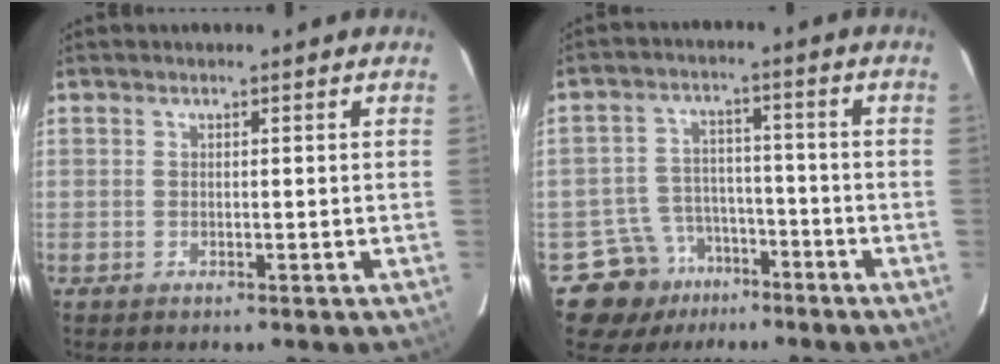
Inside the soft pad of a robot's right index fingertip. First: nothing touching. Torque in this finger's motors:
{"motor_torque": [-0.16, -0.16, -0.53, -0.21]}